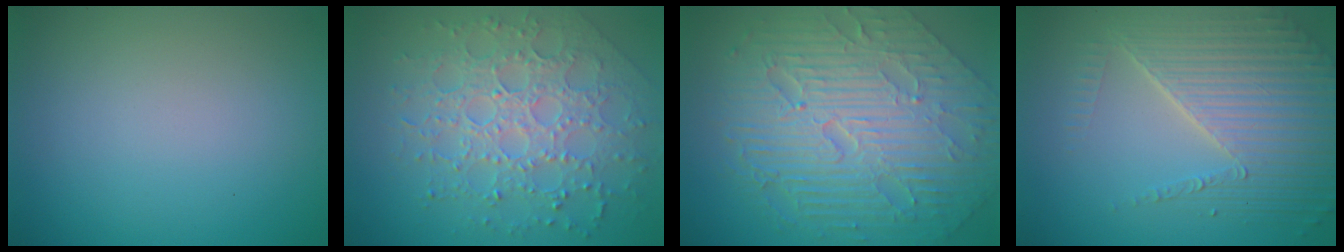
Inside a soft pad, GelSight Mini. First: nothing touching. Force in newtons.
{"total": 7.4, "press": 5.4, "slide": 5.1}
{"total": 10.9, "press": 7.4, "slide": 8.1}
{"total": 6.7, "press": 4.9, "slide": 4.5}